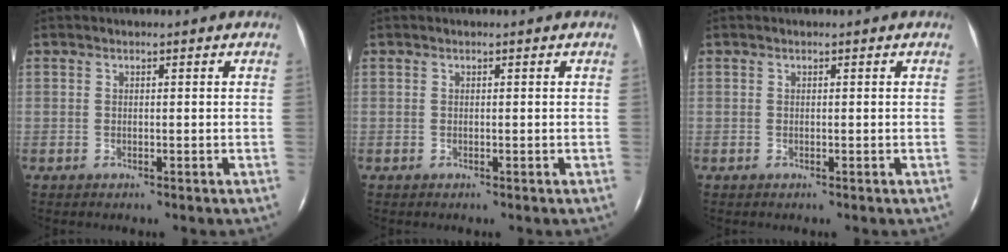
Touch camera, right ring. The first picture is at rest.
{"total": 0.0}
{"total": 0.0}